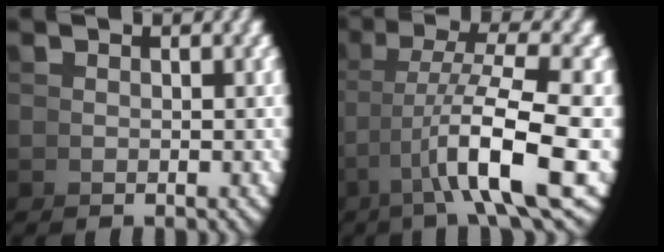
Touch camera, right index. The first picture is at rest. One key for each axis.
{"total": 7.8, "fx": 0.2, "fy": 2.4, "fz": 7.4, "tx": -0.128, "ty": -0.007, "tz": 0.017}